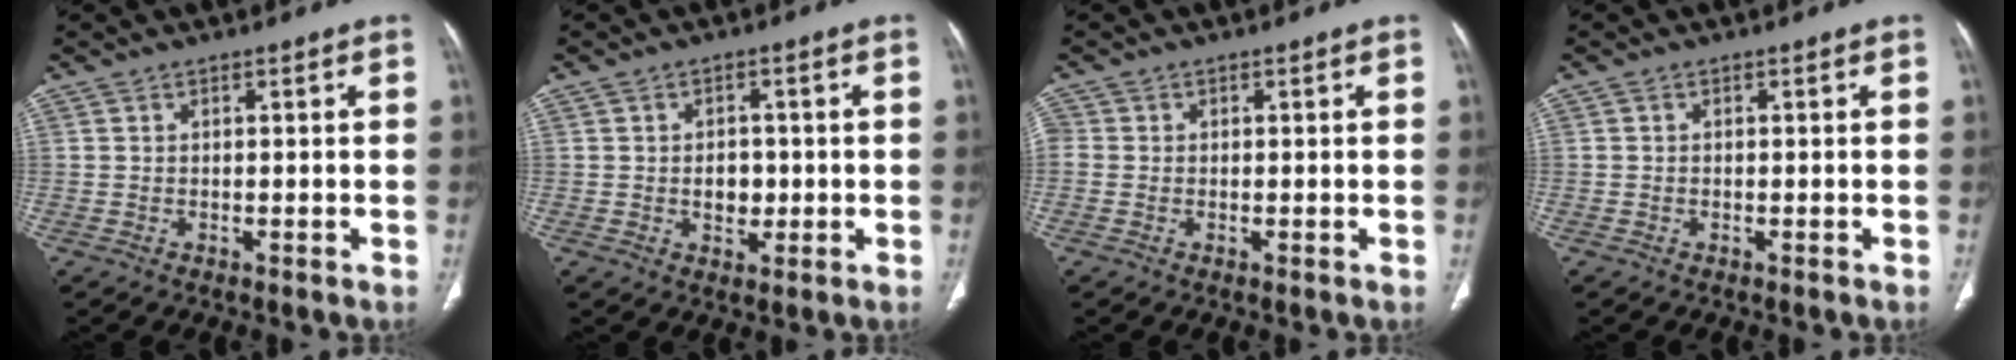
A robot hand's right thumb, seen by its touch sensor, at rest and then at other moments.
{"total": 4.0, "force": [-0.3, 3.0, 2.6], "torque": [-0.020, 0.004, 0.000]}
{"total": 1.5, "force": [0.0, 1.4, 0.6], "torque": [-0.011, 0.005, -0.004]}
{"total": 0.0}